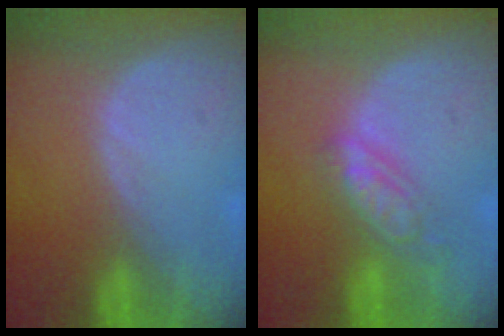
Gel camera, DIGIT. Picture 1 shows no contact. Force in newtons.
{"total": 5.6, "press": 5.1, "slide": 2.4}